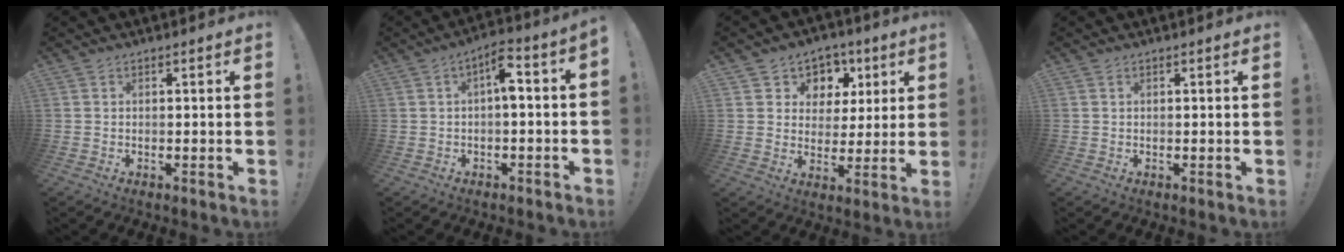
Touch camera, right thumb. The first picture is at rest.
{"total": 6.6, "force": [0.1, 1.8, 6.3], "torque": [-0.094, -0.004, -0.003]}
{"total": 7.7, "force": [2.8, 7.0, 1.7], "torque": [-0.023, -0.021, 0.058]}
{"total": 0.0}